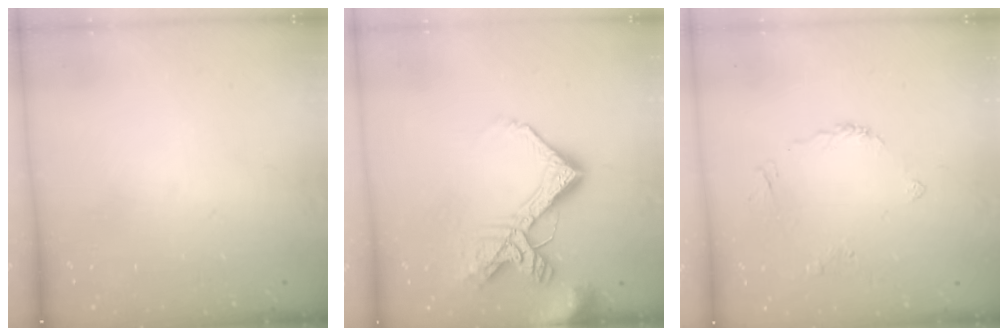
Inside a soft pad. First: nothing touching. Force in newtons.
{"total": 15.5, "press": 15.4, "slide": 1.8}
{"total": 4.8, "press": 4.8, "slide": 0.7}